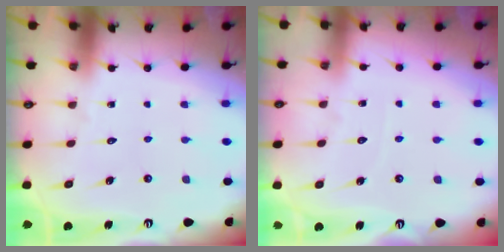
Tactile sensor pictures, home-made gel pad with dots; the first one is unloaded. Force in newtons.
{"total": 2.0, "press": 2.0, "slide": 0.3}